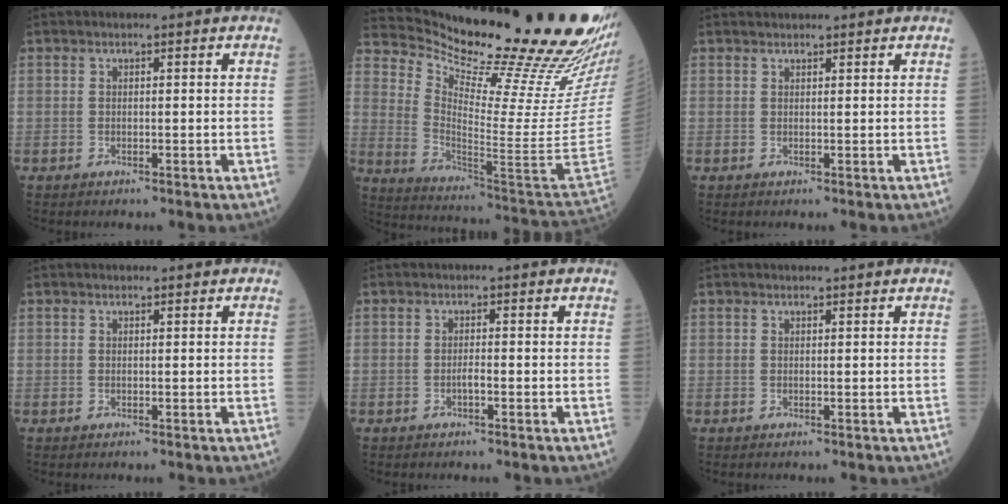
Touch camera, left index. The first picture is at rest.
{"total": 28.6, "force": [24.5, -0.2, 14.8], "torque": [-0.241, -0.131, 0.338]}
{"total": 2.0, "force": [1.9, 0.3, 0.4], "torque": [-0.005, 0.019, 0.026]}
{"total": 0.6, "force": [0.5, 0.3, 0.3], "torque": [-0.005, 0.007, 0.003]}
{"total": 1.2, "force": [-1.0, 0.0, 0.5], "torque": [-0.009, -0.005, -0.019]}
{"total": 1.4, "force": [1.3, 0.2, 0.3], "torque": [-0.005, 0.009, 0.014]}